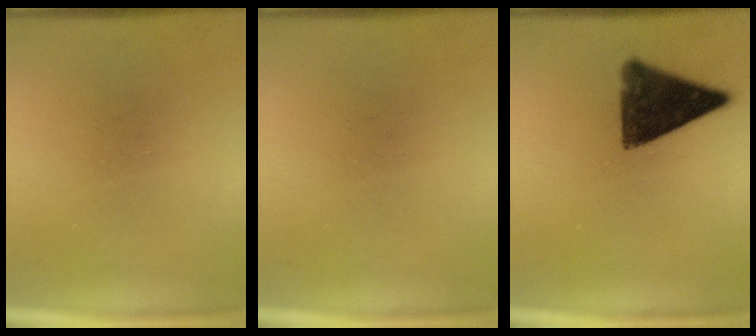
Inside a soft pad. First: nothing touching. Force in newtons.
{"total": 0.0}
{"total": 12.0}